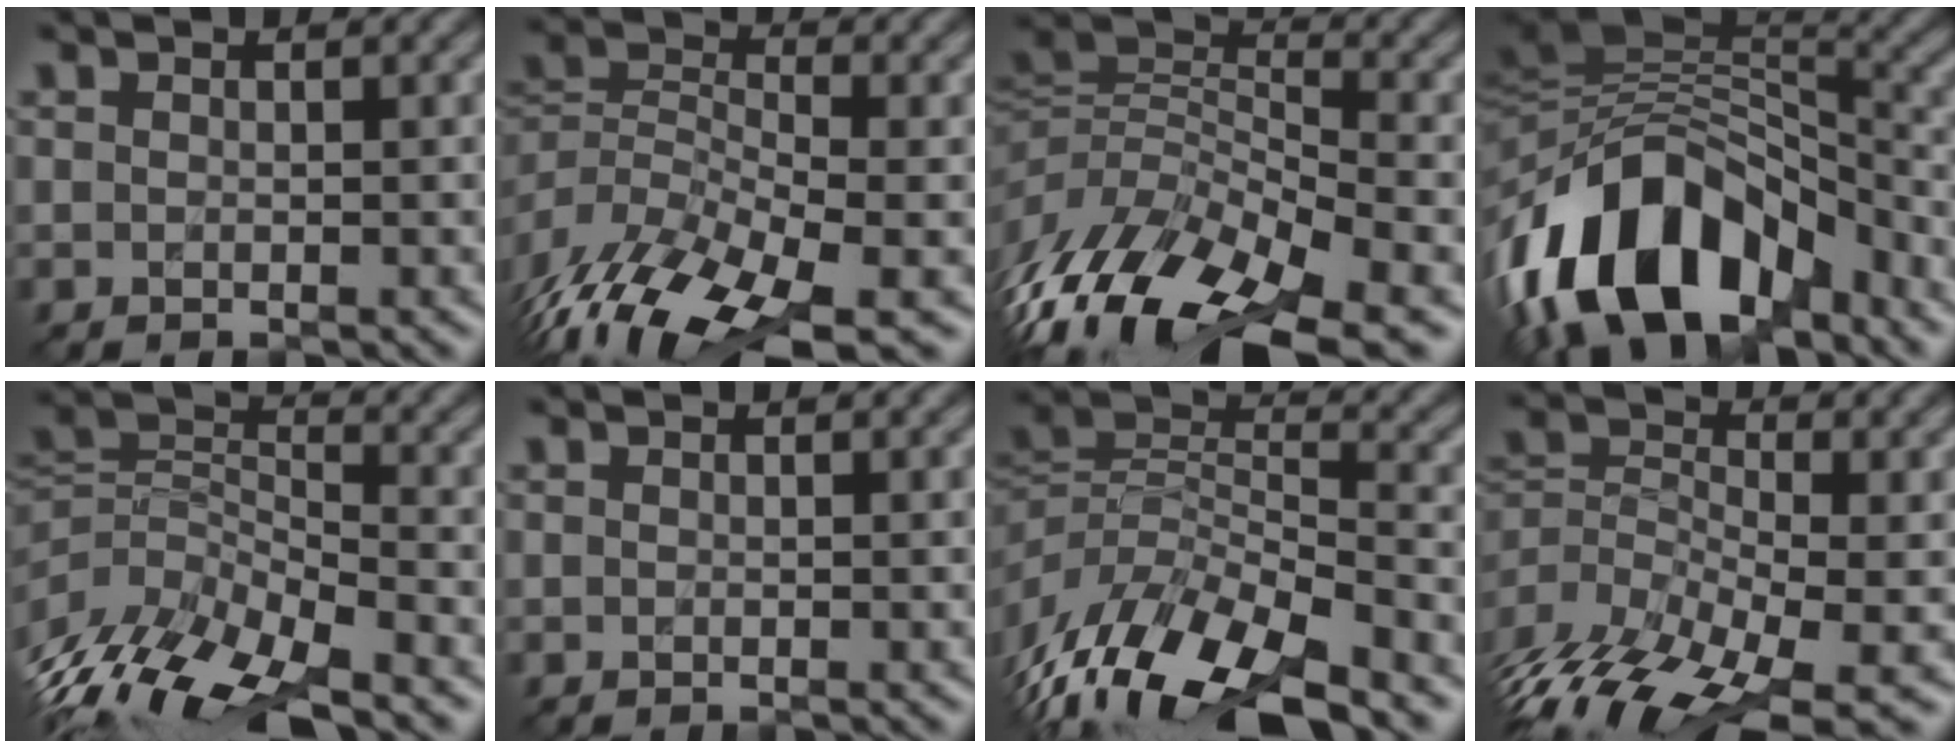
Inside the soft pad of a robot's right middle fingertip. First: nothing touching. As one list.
[{"total": 10.4, "force": [-6.4, 4.0, 7.2], "torque": [-0.140, -0.009, -0.117]}, {"total": 13.7, "force": [-7.5, 5.7, 9.9], "torque": [-0.208, 0.008, -0.140]}, {"total": 13.4, "force": [-7.5, 7.3, 8.4], "torque": [-0.149, 0.017, -0.135]}, {"total": 10.5, "force": [-6.3, 4.4, 7.1], "torque": [-0.146, -0.011, -0.112]}, {"total": 0.0}, {"total": 11.8, "force": [-6.8, 4.8, 8.4], "torque": [-0.169, -0.004, -0.117]}, {"total": 11.1, "force": [-7.1, 4.5, 7.2], "torque": [-0.161, -0.008, -0.124]}]